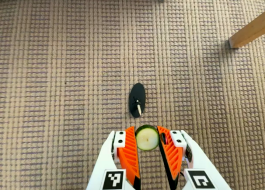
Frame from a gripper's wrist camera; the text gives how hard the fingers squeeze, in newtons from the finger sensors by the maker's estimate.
{"total": 8.6, "left": 8.8, "right": 8.4}